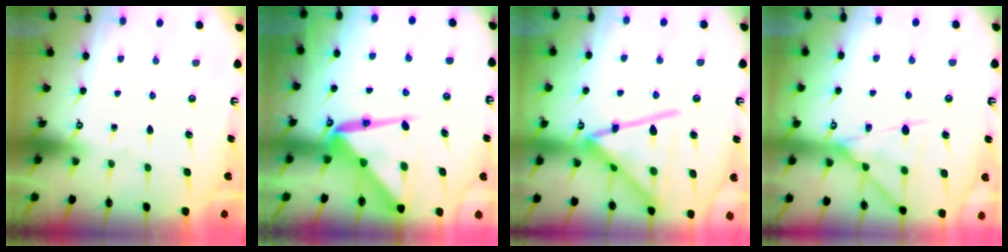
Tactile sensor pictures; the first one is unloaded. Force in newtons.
{"total": 11.4, "press": 11.3, "slide": 1.1}
{"total": 20.5, "press": 20.4, "slide": 1.8}
{"total": 13.5, "press": 13.5, "slide": 1.2}